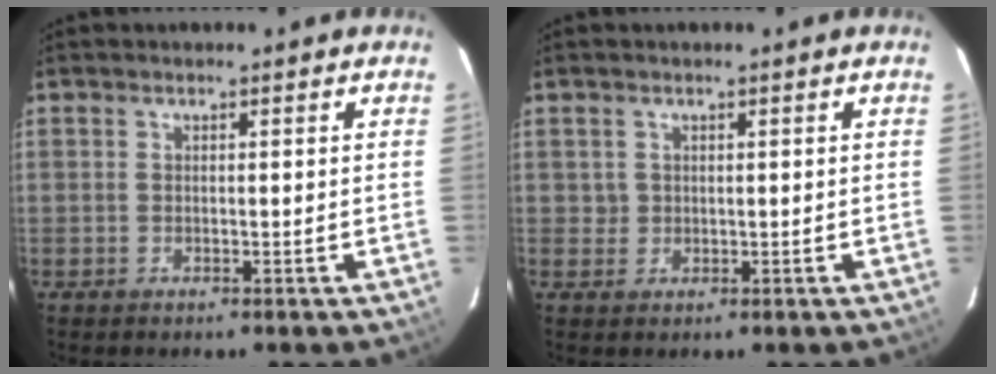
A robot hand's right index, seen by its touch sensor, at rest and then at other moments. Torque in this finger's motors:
{"motor_torque": [-0.14, 0.04, 0.03, 0.00]}